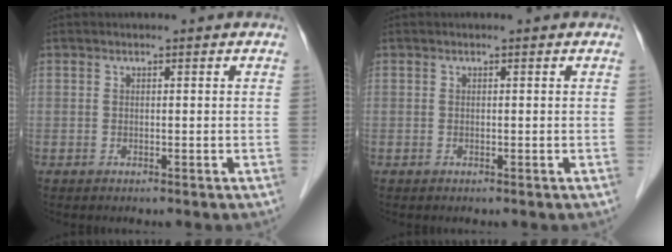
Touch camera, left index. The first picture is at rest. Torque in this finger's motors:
{"motor_torque": [-0.14, 0.04, -0.01, -0.01]}